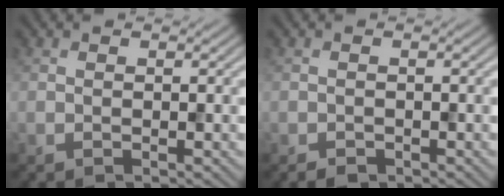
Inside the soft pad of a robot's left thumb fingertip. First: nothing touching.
{"total": 0.9, "force": [-0.7, 0.4, 0.2], "torque": [-0.003, -0.004, -0.014]}